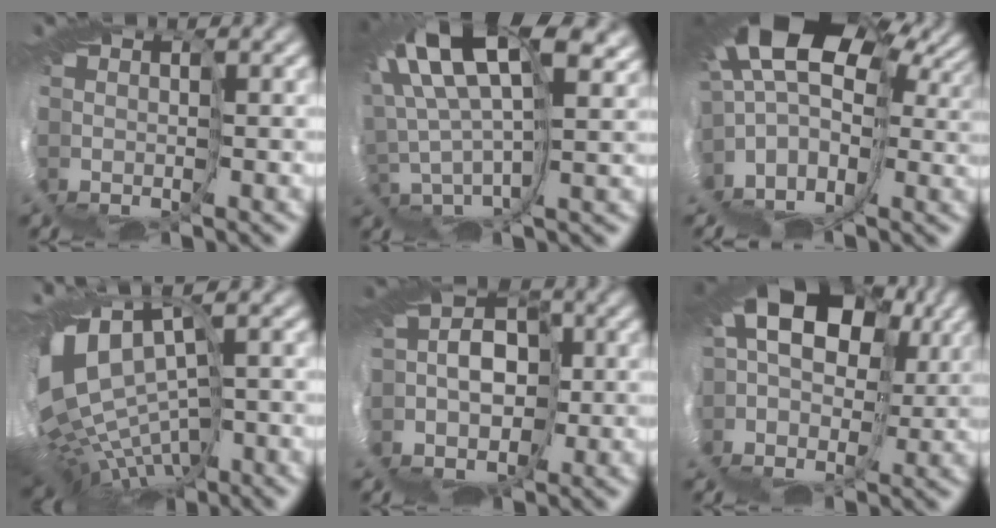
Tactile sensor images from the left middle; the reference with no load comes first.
{"total": 10.2, "force": [5.8, 2.2, 8.1], "torque": [-0.211, 0.013, 0.113]}
{"total": 11.1, "force": [1.2, 5.7, 9.5], "torque": [-0.179, 0.016, 0.031]}
{"total": 8.6, "force": [-2.1, 2.9, 7.9], "torque": [-0.167, 0.004, 0.003]}
{"total": 5.6, "force": [-0.6, 4.7, 2.9], "torque": [-0.077, 0.030, -0.041]}
{"total": 11.5, "force": [2.9, 7.9, 7.8], "torque": [-0.165, 0.047, 0.008]}